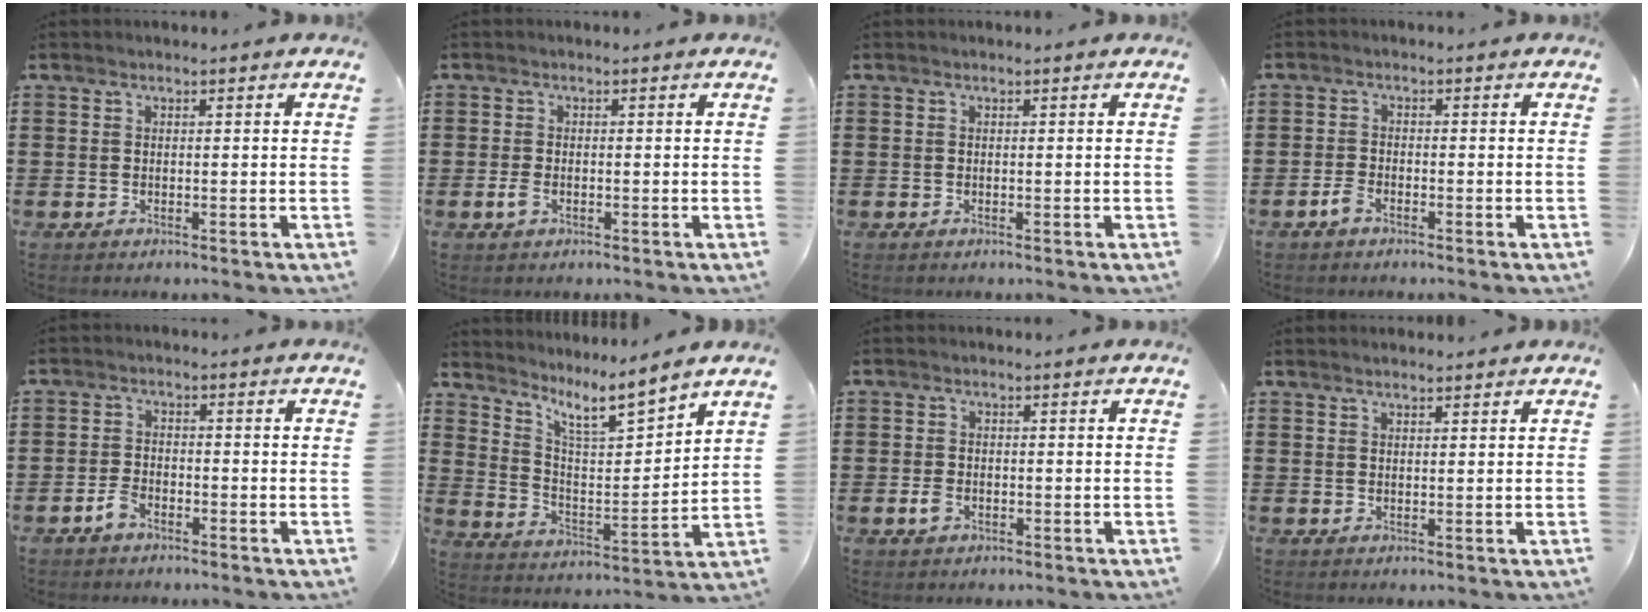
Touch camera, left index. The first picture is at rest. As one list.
[{"total": 2.0, "force": [-0.6, 1.1, 1.6], "torque": [-0.052, -0.009, -0.018]}, {"total": 0.0}, {"total": 2.1, "force": [-1.5, 0.7, 1.3], "torque": [-0.040, -0.001, -0.033]}, {"total": 2.8, "force": [-1.9, 1.2, 1.6], "torque": [-0.037, 0.004, -0.038]}, {"total": 7.7, "force": [6.5, 0.9, 4.0], "torque": [-0.095, -0.042, 0.110]}, {"total": 1.9, "force": [-0.6, 1.3, 1.3], "torque": [-0.041, -0.004, -0.016]}, {"total": 1.3, "force": [1.2, 0.1, 0.4], "torque": [-0.009, 0.001, 0.023]}]